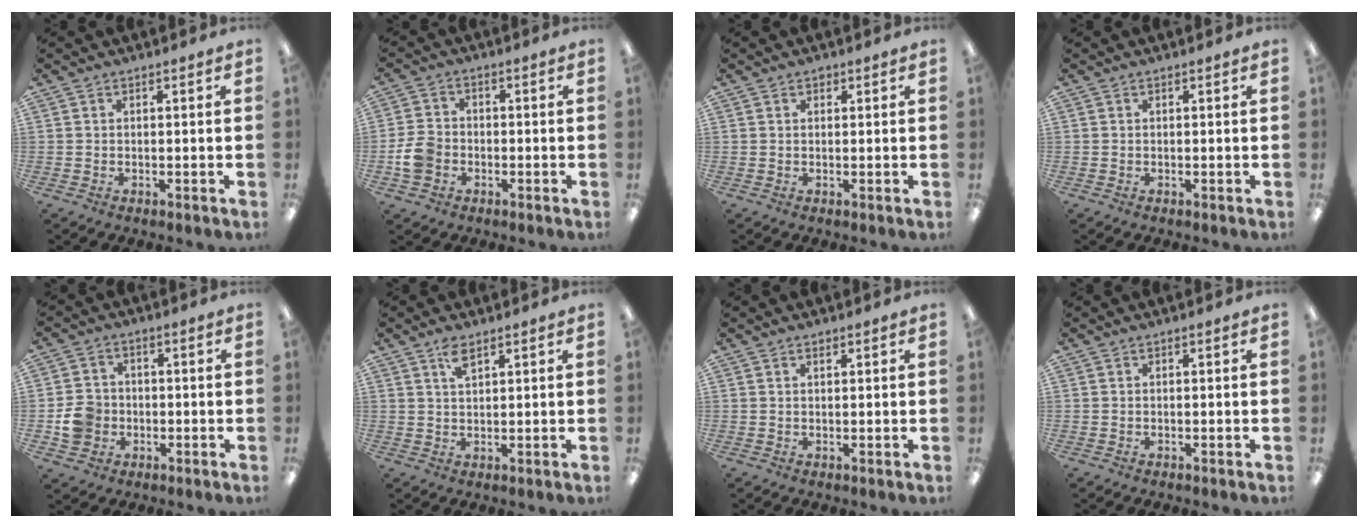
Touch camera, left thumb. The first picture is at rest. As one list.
[{"total": 6.4, "force": [-1.8, 5.1, 3.4], "torque": [-0.077, 0.011, -0.033]}, {"total": 1.0, "force": [0.6, 0.6, 0.4], "torque": [0.000, -0.001, 0.009]}, {"total": 0.0}, {"total": 6.8, "force": [-1.4, 6.2, 2.5], "torque": [-0.053, 0.015, -0.022]}, {"total": 3.4, "force": [2.4, 1.2, 2.1], "torque": [-0.040, -0.001, 0.042]}, {"total": 0.9, "force": [0.7, 0.4, 0.4], "torque": [-0.008, 0.001, 0.013]}, {"total": 0.0}]